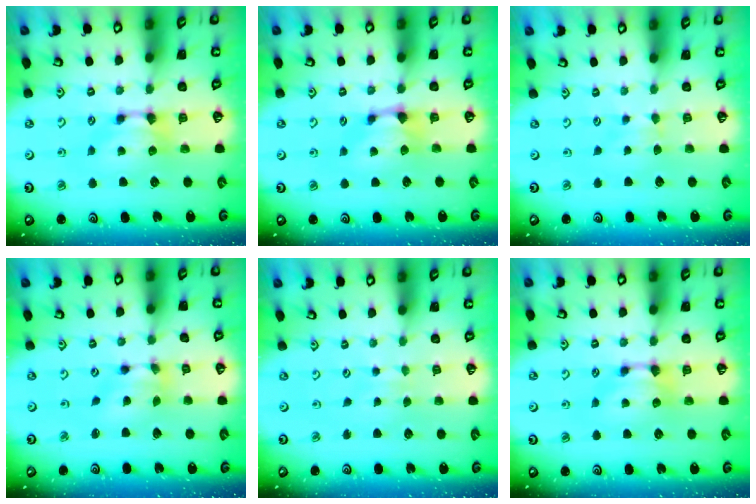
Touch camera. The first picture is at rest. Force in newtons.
{"total": 0.8, "press": 0.4, "slide": 0.7}
{"total": 2.6, "press": 2.6, "slide": 0.4}
{"total": 3.8, "press": 3.5, "slide": 1.6}
{"total": 4.3, "press": 4.3, "slide": 0.2}
{"total": 0.0}